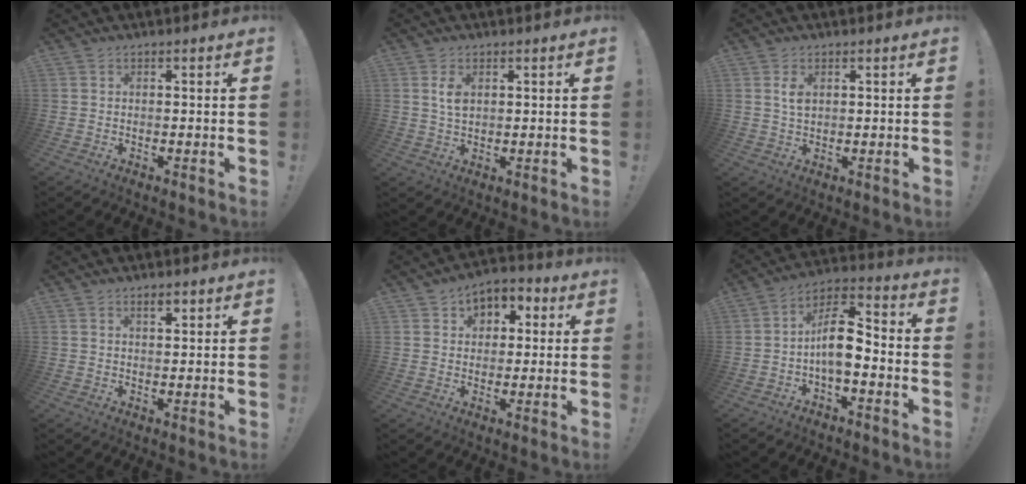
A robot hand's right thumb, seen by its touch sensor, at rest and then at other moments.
{"total": 3.9, "force": [1.2, 2.2, 3.0], "torque": [-0.046, 0.000, 0.018]}
{"total": 3.2, "force": [1.1, 1.7, 2.4], "torque": [-0.036, -0.003, 0.015]}
{"total": 2.4, "force": [1.7, 0.8, 1.6], "torque": [-0.019, -0.008, 0.026]}
{"total": 5.9, "force": [1.6, 5.3, 2.1], "torque": [-0.018, -0.006, 0.030]}
{"total": 11.5, "force": [-2.6, 5.6, 9.8], "torque": [-0.172, 0.021, -0.046]}